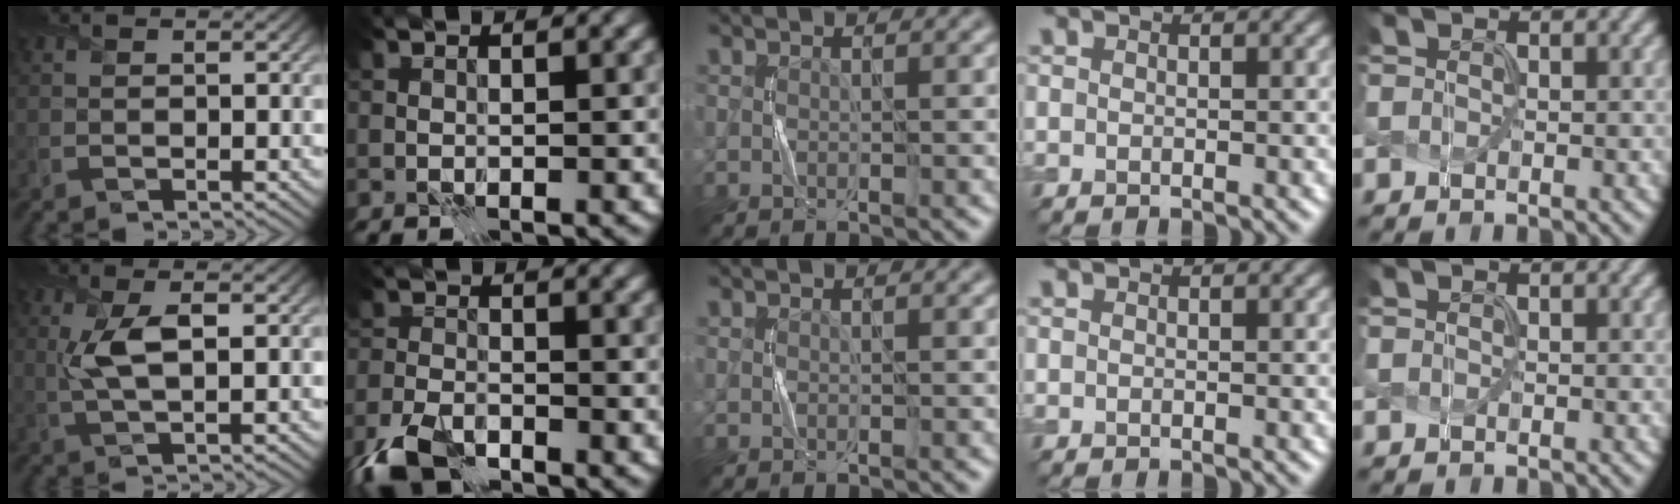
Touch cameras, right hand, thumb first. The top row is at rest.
{"thumb": {"total": 4.9, "force": [0.8, 1.6, 4.5], "torque": [-0.104, 0.002, 0.018]}, "index": {"total": 6.0, "force": [-4.5, 2.2, 3.3], "torque": [-0.071, -0.016, -0.099]}}